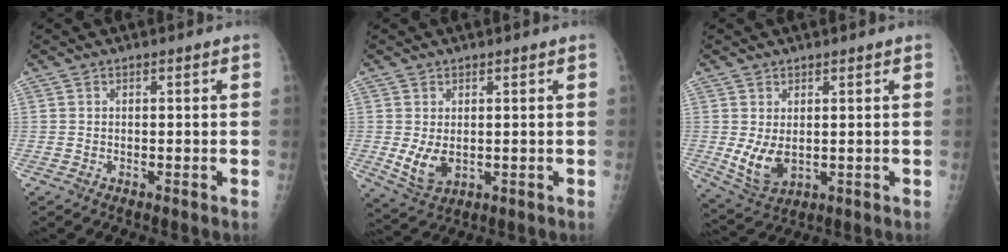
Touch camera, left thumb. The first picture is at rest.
{"total": 5.3, "force": [0.2, 3.7, 3.9], "torque": [-0.066, -0.016, 0.019]}
{"total": 6.3, "force": [0.5, 4.2, 4.7], "torque": [-0.083, -0.018, 0.028]}